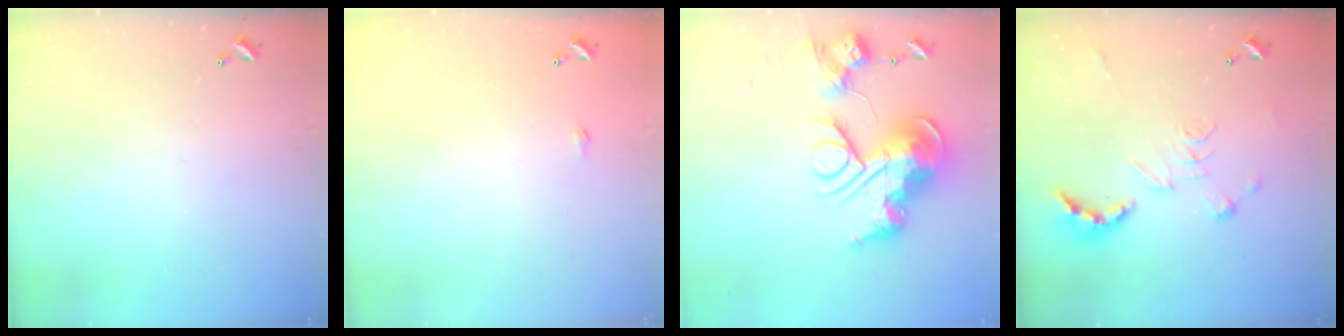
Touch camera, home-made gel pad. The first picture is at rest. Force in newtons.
{"total": 0.6, "press": 0.6, "slide": 0.2}
{"total": 0.7, "press": 0.7, "slide": 0.0}
{"total": 2.5, "press": 2.0, "slide": 1.5}